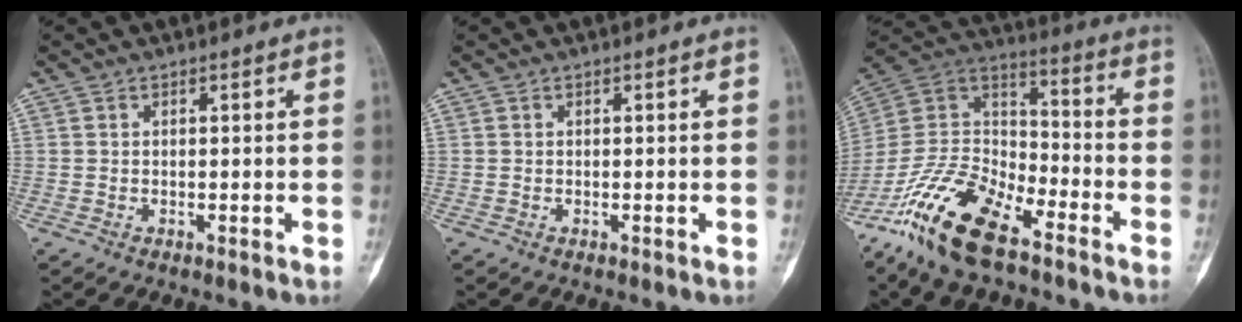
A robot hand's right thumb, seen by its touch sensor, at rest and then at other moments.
{"total": 0.0}
{"total": 18.8, "force": [-12.5, 7.4, 11.9], "torque": [-0.229, 0.068, -0.240]}